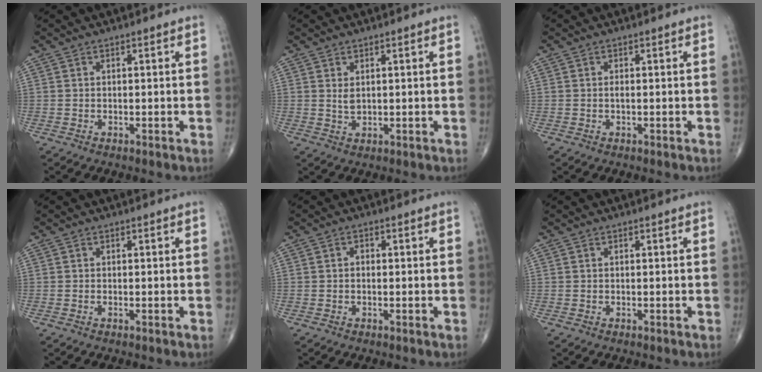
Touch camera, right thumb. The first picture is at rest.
{"total": 1.8, "force": [0.6, 1.0, 1.4], "torque": [-0.025, -0.005, 0.016]}
{"total": 0.5, "force": [-0.1, 0.1, 0.5], "torque": [-0.012, -0.001, -0.002]}
{"total": 0.0}
{"total": 1.0, "force": [0.0, 0.7, 0.7], "torque": [-0.010, 0.003, -0.003]}
{"total": 0.0}